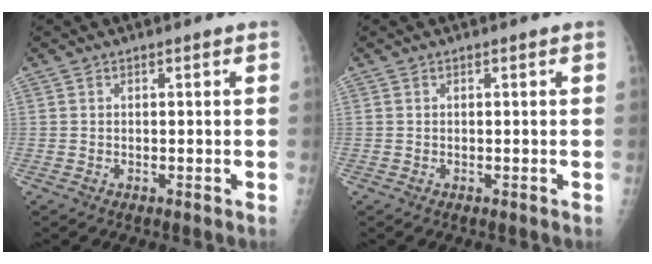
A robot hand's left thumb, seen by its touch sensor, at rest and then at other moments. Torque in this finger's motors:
{"motor_torque": [0.00, 0.00, -0.03, -0.06, 0.00]}